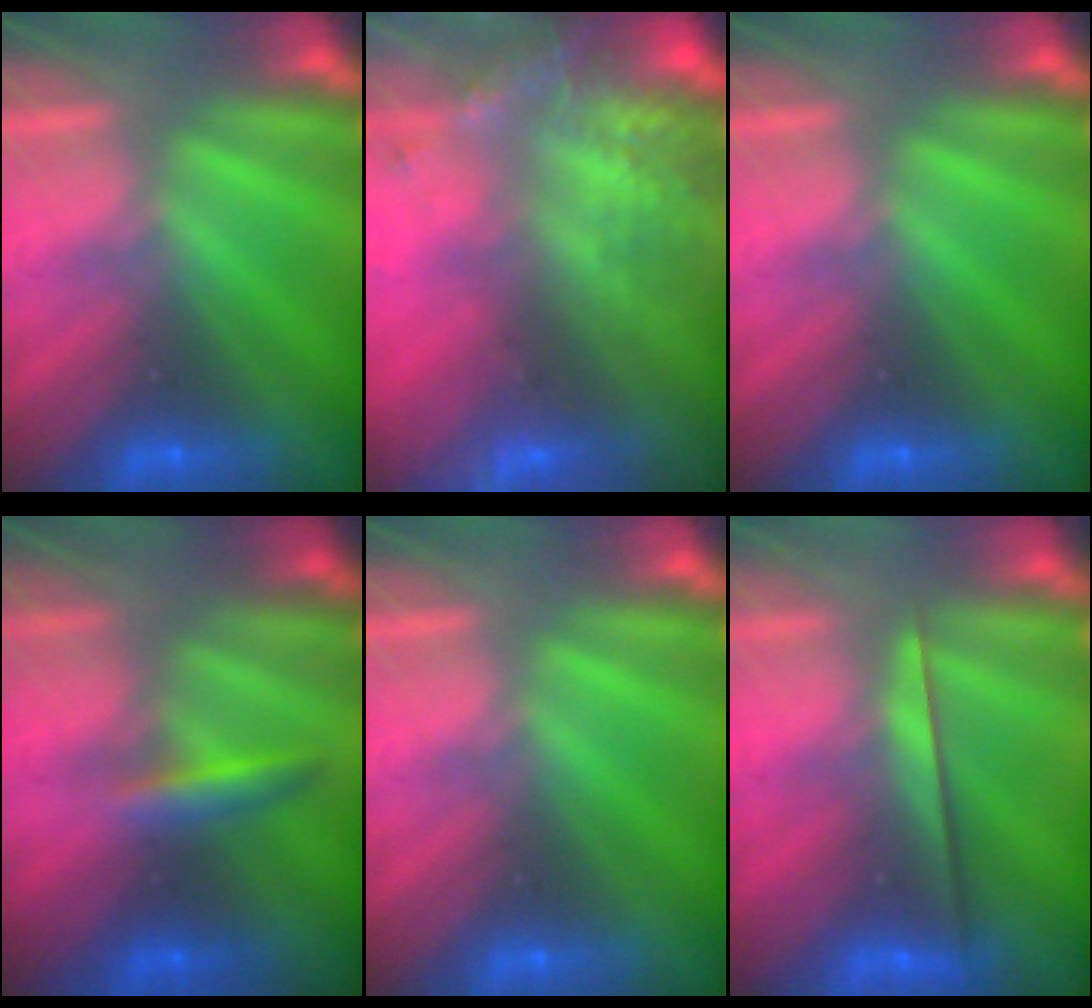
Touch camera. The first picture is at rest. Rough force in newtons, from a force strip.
{"total": 6.7}
{"total": 0.0}
{"total": 2.8}
{"total": 0.0}
{"total": 2.3}